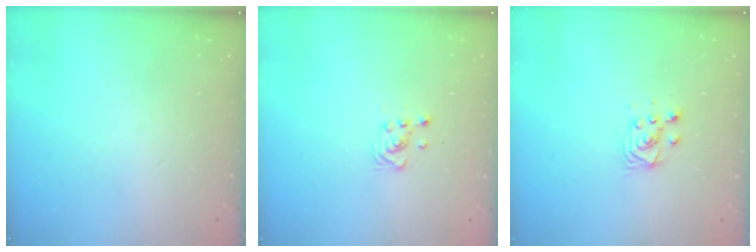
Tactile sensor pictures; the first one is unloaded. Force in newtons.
{"total": 3.7, "press": 3.6, "slide": 0.5}
{"total": 3.7, "press": 3.7, "slide": 0.3}